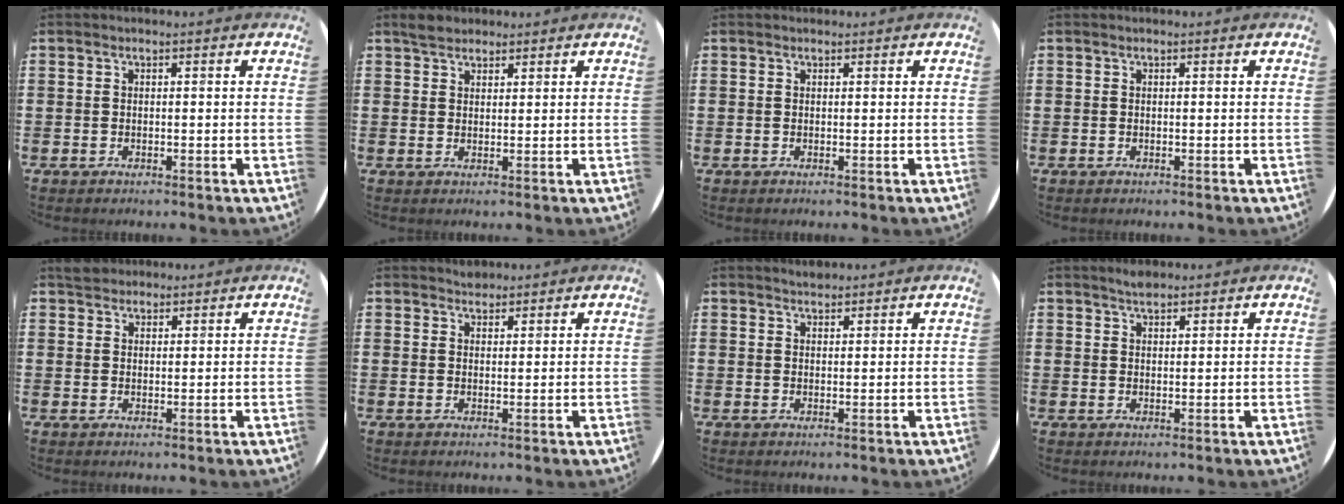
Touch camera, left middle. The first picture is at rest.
{"total": 2.3, "force": [2.1, 1.0, 0.3], "torque": [-0.001, 0.003, 0.039]}
{"total": 0.0}
{"total": 0.0}
{"total": 2.2, "force": [2.0, 0.9, -0.1], "torque": [0.006, 0.003, 0.039]}
{"total": 1.5, "force": [1.4, 0.3, -0.2], "torque": [0.003, 0.003, 0.028]}
{"total": 1.4, "force": [1.3, 0.2, -0.1], "torque": [0.001, 0.001, 0.026]}
{"total": 1.9, "force": [1.7, 0.5, 0.5], "torque": [-0.010, 0.003, 0.032]}